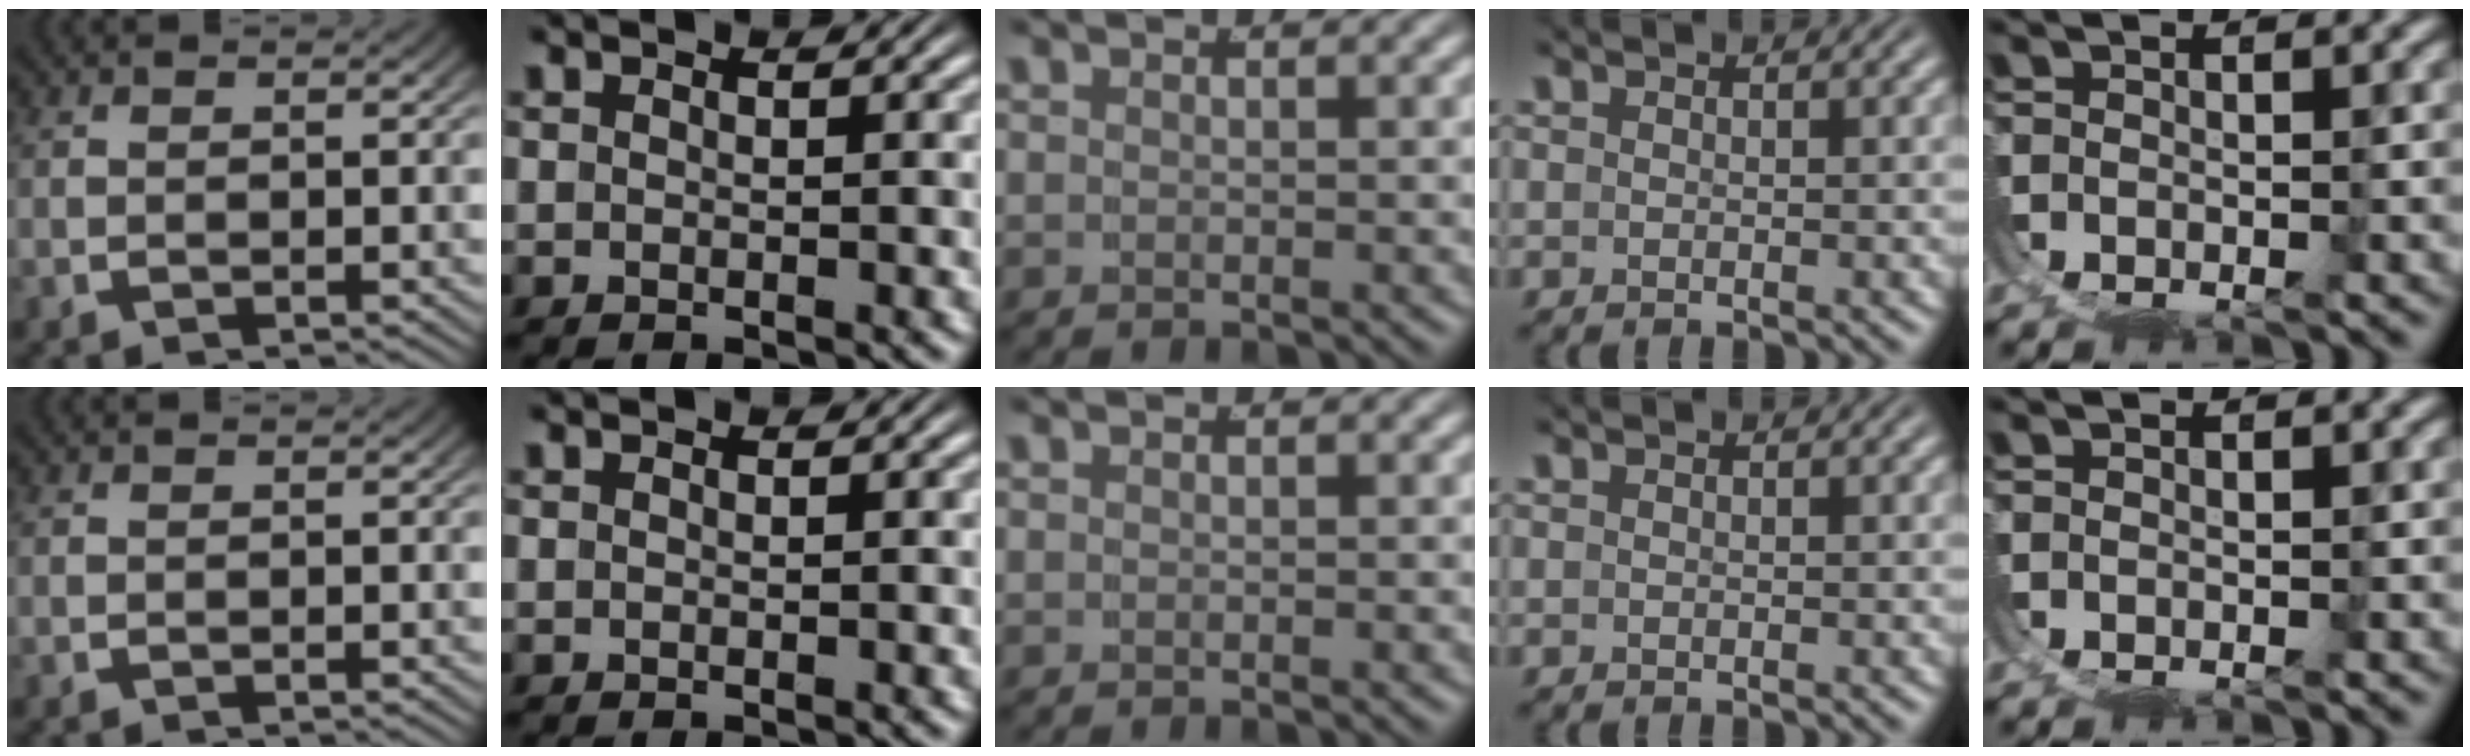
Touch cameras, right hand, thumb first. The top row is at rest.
{}